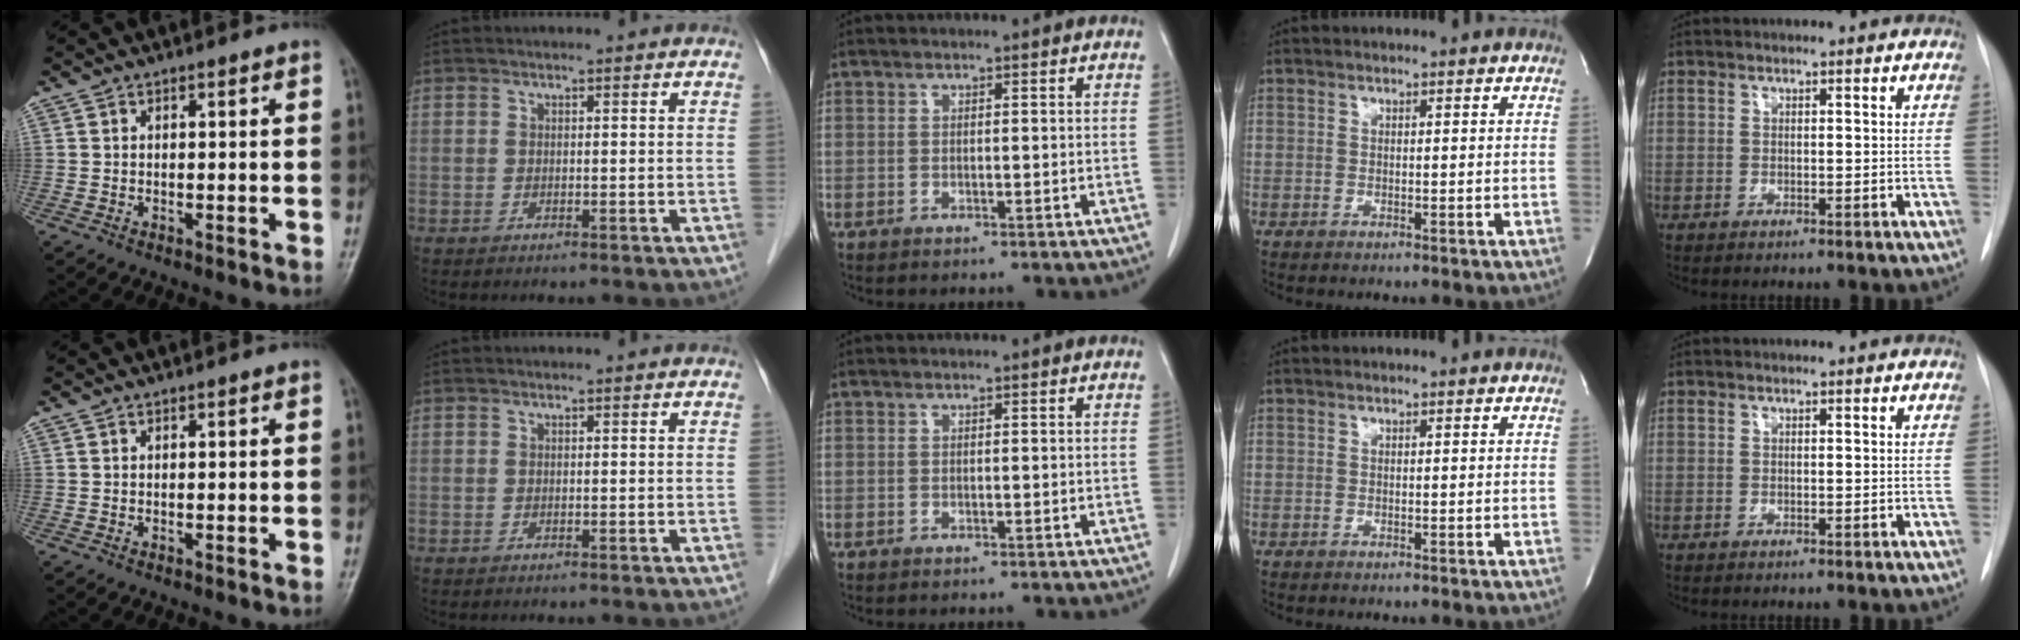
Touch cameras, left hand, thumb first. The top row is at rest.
{}